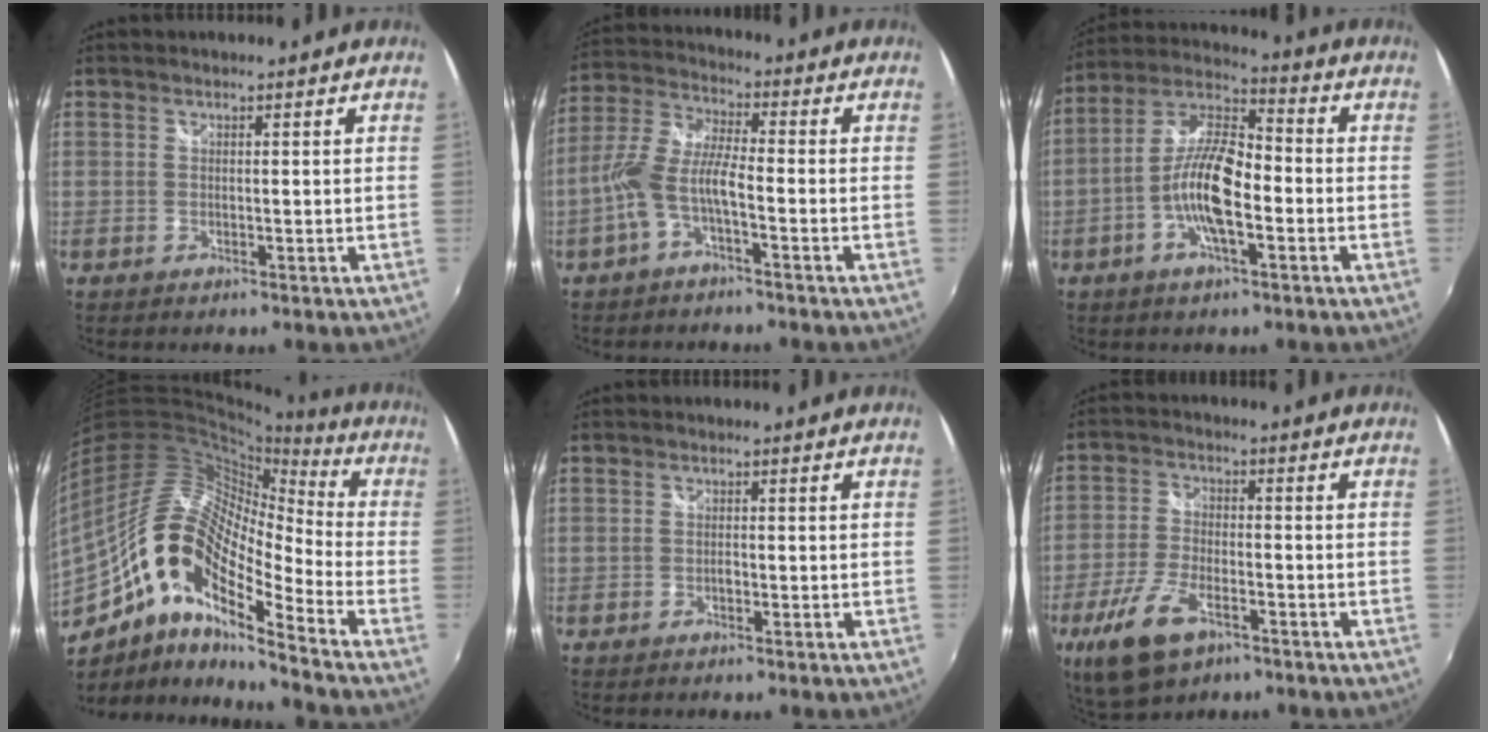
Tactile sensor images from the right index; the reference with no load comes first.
{"total": 7.6, "force": [-3.1, 1.8, 6.7], "torque": [-0.155, 0.010, -0.060]}
{"total": 12.2, "force": [-3.5, 3.9, 11.0], "torque": [-0.228, 0.007, -0.071]}
{"total": 19.9, "force": [-7.8, 6.9, 16.9], "torque": [-0.283, -0.014, -0.166]}
{"total": 0.8, "force": [-0.5, 0.4, 0.5], "torque": [-0.009, 0.002, -0.008]}
{"total": 12.2, "force": [-6.8, 5.7, 8.4], "torque": [-0.190, -0.020, -0.125]}